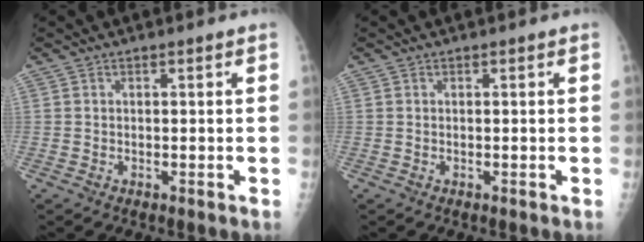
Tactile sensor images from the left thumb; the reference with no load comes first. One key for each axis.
{"total": 0.0}